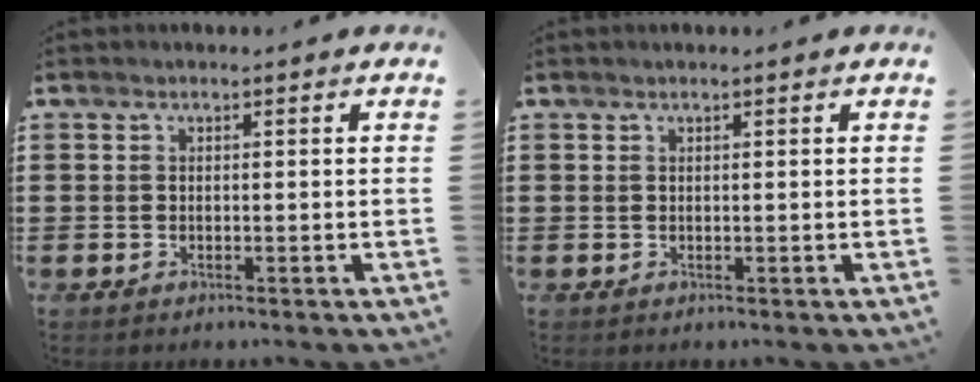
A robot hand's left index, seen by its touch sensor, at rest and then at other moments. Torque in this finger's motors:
{"motor_torque": [-0.11, 0.29, -0.04, -0.01]}